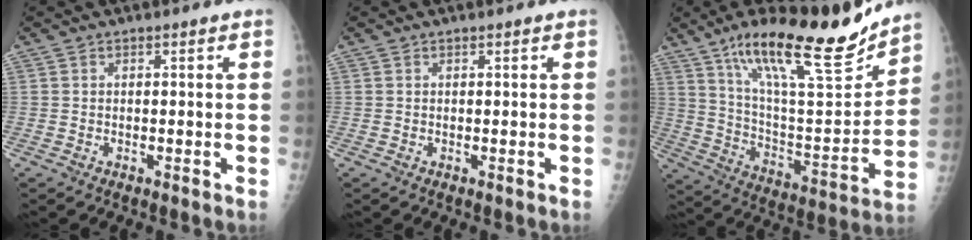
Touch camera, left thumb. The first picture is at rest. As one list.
[{"total": 0.0}, {"total": 24.3, "force": [17.8, 5.8, 15.4], "torque": [-0.219, -0.085, 0.302]}]